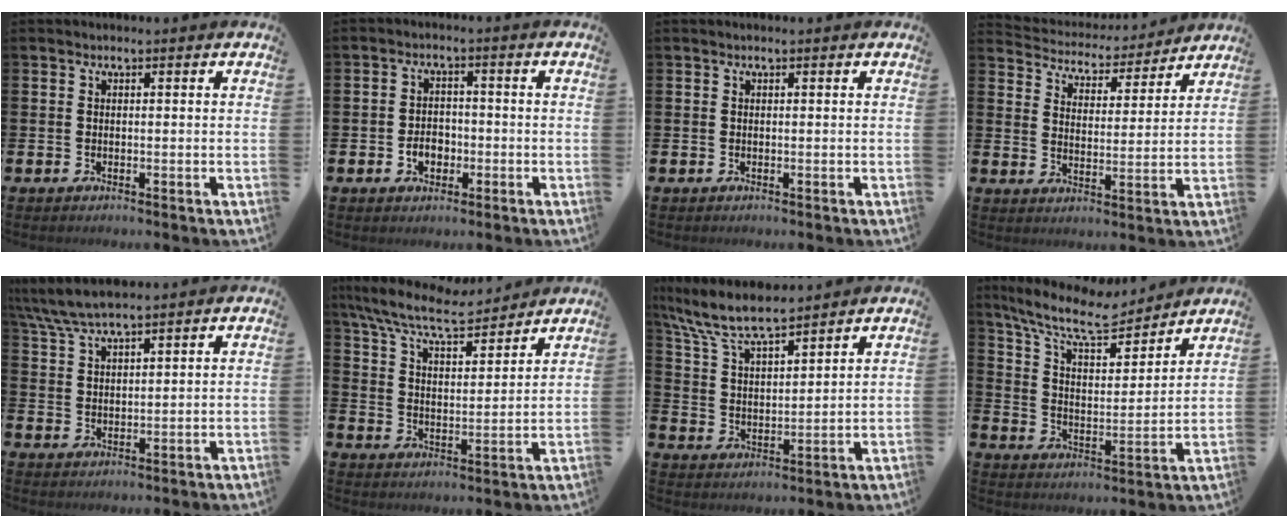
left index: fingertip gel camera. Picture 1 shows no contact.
{"total": 3.2, "force": [-1.1, 2.4, 1.8], "torque": [-0.014, -0.007, -0.029]}
{"total": 0.0}
{"total": 4.8, "force": [4.6, 1.2, -0.2], "torque": [-0.015, -0.046, 0.073]}
{"total": 5.9, "force": [5.5, 0.7, 2.0], "torque": [-0.055, -0.019, 0.101]}
{"total": 9.1, "force": [8.3, 1.5, 3.4], "torque": [-0.099, -0.048, 0.145]}
{"total": 8.5, "force": [7.9, 1.4, 3.0], "torque": [-0.088, -0.043, 0.139]}
{"total": 10.5, "force": [9.2, 2.7, 4.3], "torque": [-0.114, -0.054, 0.158]}